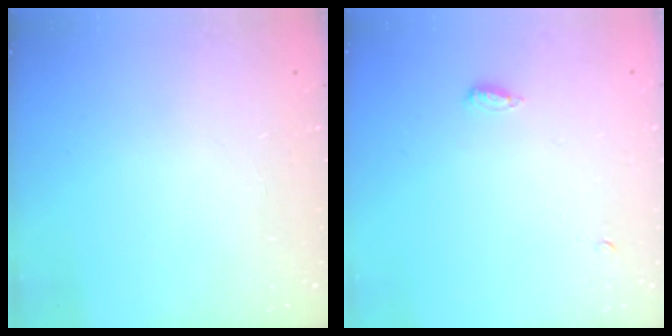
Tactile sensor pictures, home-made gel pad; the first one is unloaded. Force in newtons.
{"total": 8.9, "press": 6.0, "slide": 6.5}